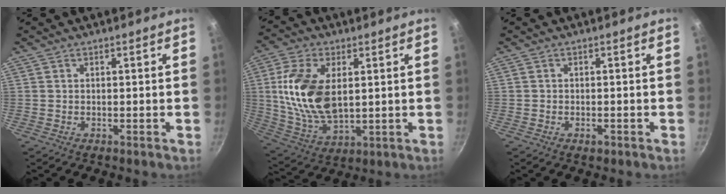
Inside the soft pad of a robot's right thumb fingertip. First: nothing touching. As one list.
[{"total": 16.0, "force": [2.6, 9.1, 12.9], "torque": [-0.242, -0.011, 0.057]}, {"total": 1.4, "force": [-0.7, 0.8, 0.9], "torque": [-0.012, 0.005, -0.012]}]